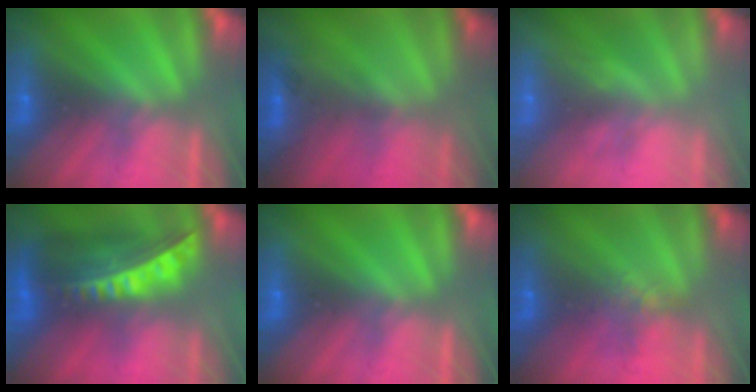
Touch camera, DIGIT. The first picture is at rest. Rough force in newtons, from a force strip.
{"total": 2.2}
{"total": 2.3}
{"total": 8.9}
{"total": 0.0}
{"total": 4.1}